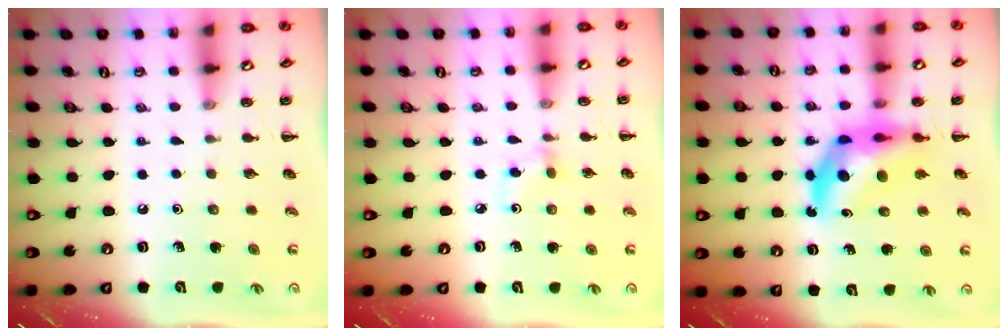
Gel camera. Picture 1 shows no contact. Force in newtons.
{"total": 3.0, "press": 2.8, "slide": 1.1}
{"total": 10.7, "press": 10.2, "slide": 3.4}